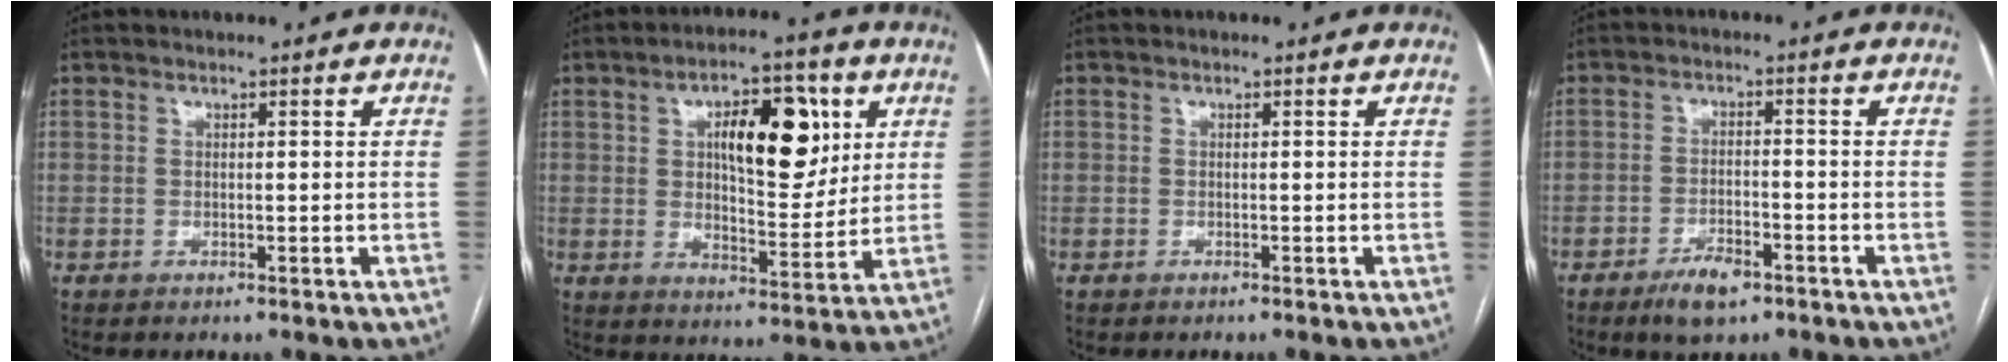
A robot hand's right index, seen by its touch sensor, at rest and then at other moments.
{"total": 12.8, "force": [4.3, 5.1, 10.9], "torque": [-0.161, 0.014, 0.071]}
{"total": 0.0}
{"total": 4.8, "force": [-3.2, 1.7, 3.2], "torque": [-0.060, -0.001, -0.052]}